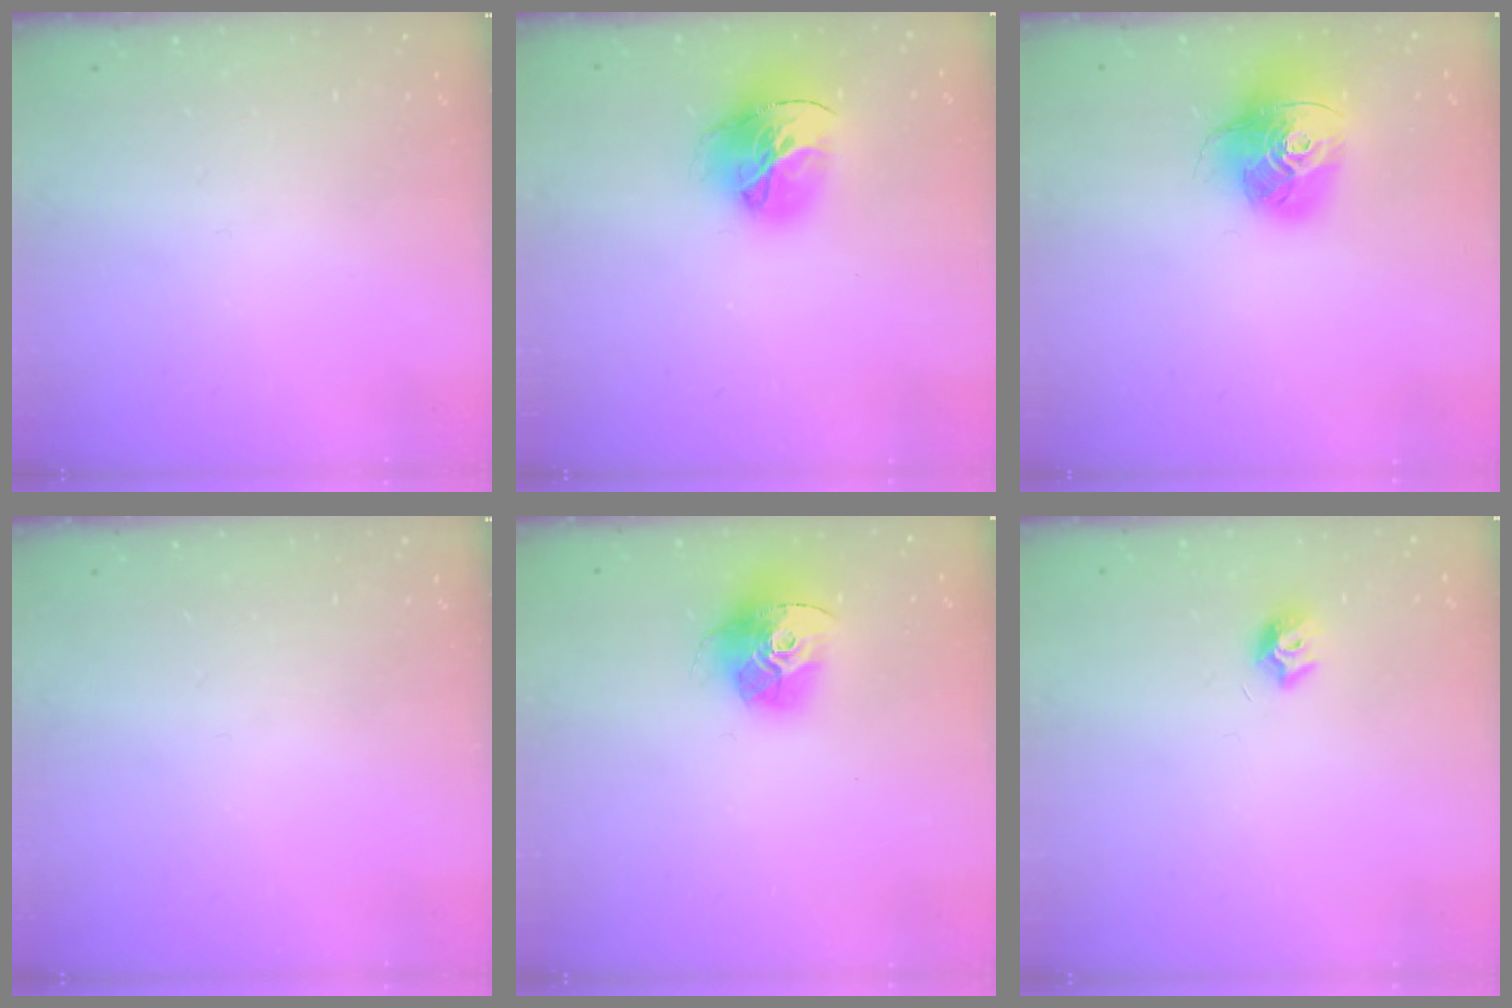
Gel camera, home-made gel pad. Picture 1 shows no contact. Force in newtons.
{"total": 16.7, "press": 16.6, "slide": 1.8}
{"total": 16.9, "press": 16.9, "slide": 1.7}
{"total": 0.0}
{"total": 15.2, "press": 15.2, "slide": 1.5}
{"total": 7.6, "press": 7.6, "slide": 0.7}